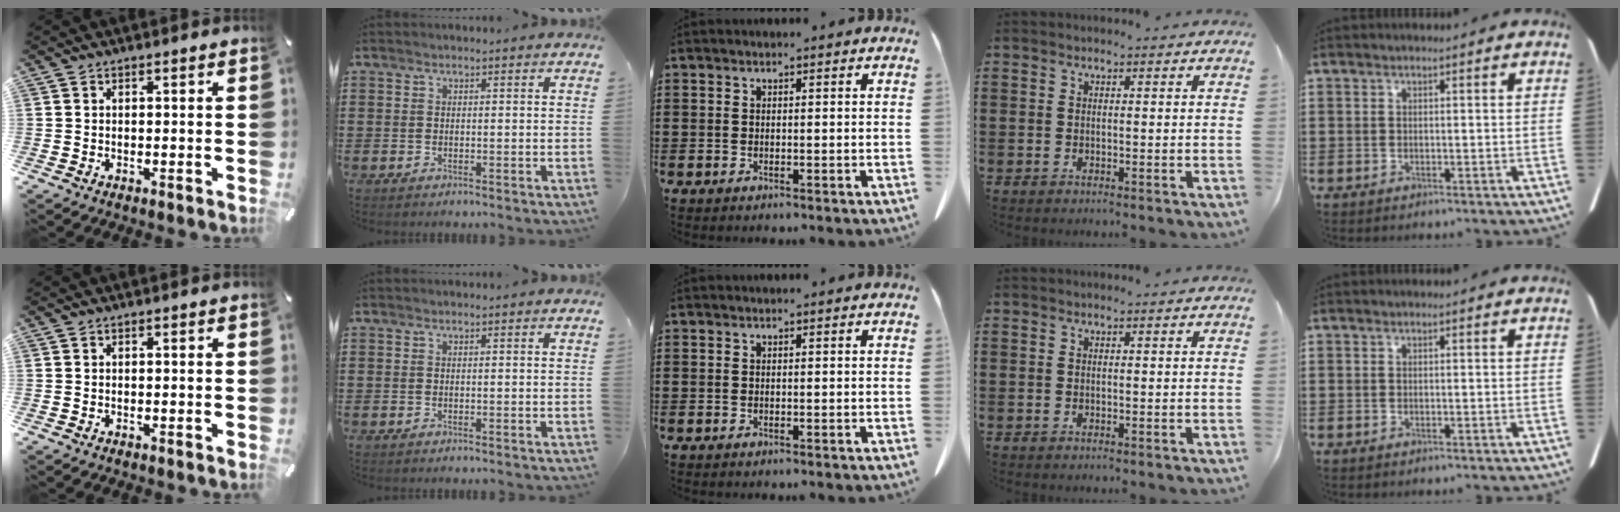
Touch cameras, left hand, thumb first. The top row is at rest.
{}